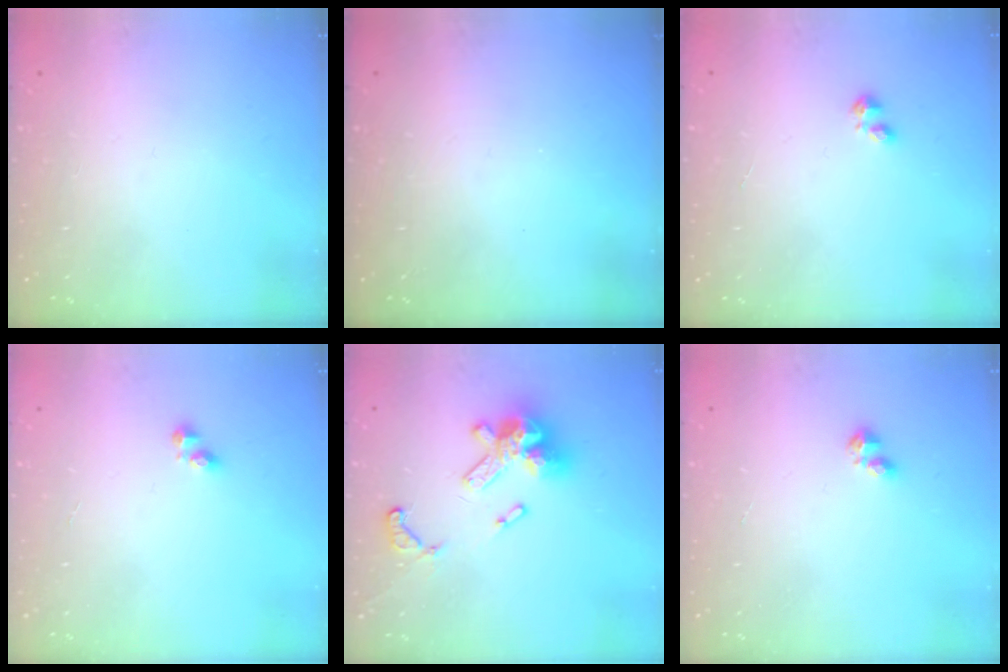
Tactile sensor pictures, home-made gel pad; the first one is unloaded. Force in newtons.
{"total": 0.0}
{"total": 2.2, "press": 2.2, "slide": 0.4}
{"total": 2.6, "press": 2.6, "slide": 0.4}
{"total": 15.1, "press": 15.1, "slide": 1.0}
{"total": 3.3, "press": 3.2, "slide": 0.7}